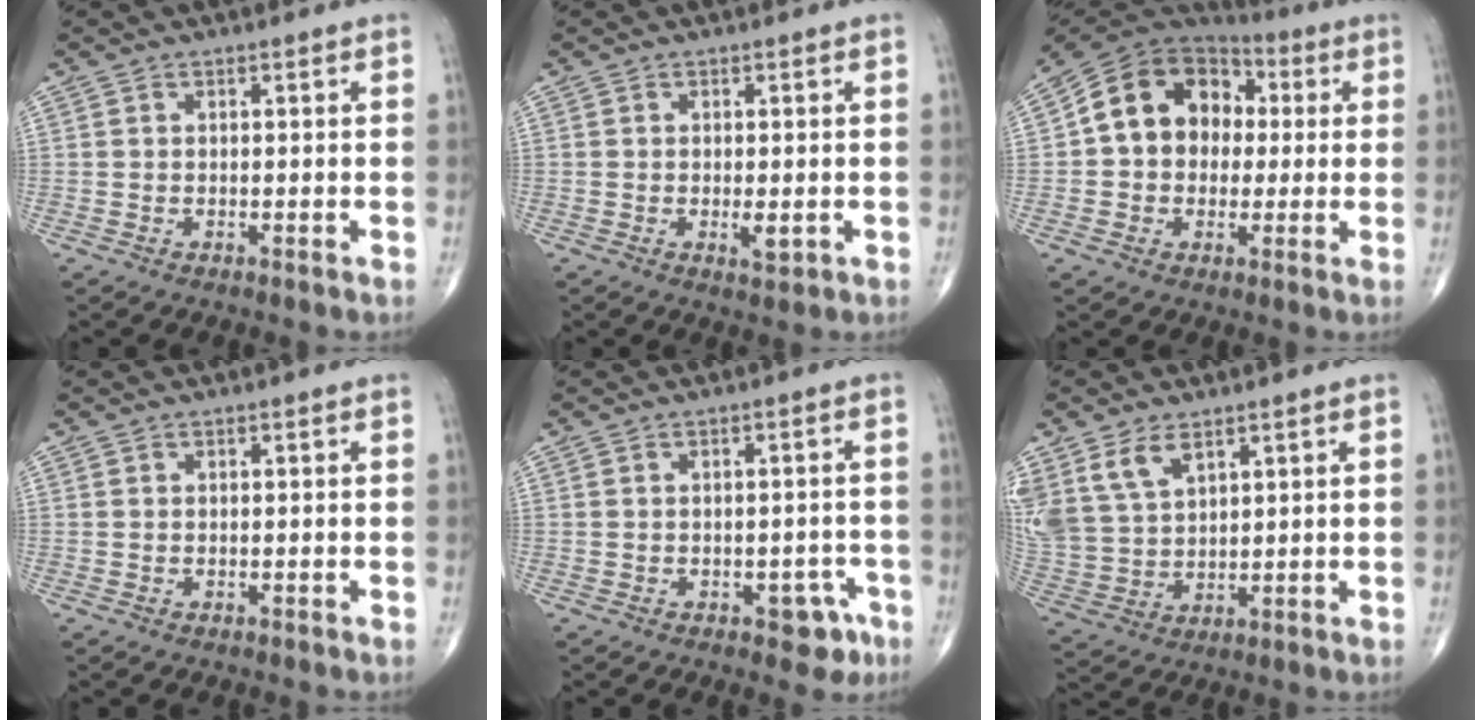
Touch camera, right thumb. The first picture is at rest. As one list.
[{"total": 2.3, "force": [-0.5, 0.9, 2.1], "torque": [-0.028, -0.005, -0.004]}, {"total": 15.9, "force": [1.8, 12.6, 9.5], "torque": [-0.125, 0.034, 0.023]}, {"total": 0.0}, {"total": 4.6, "force": [-2.4, 2.7, 2.8], "torque": [-0.006, 0.018, -0.025]}, {"total": 10.6, "force": [5.9, 6.3, 6.1], "torque": [-0.120, -0.013, 0.134]}]